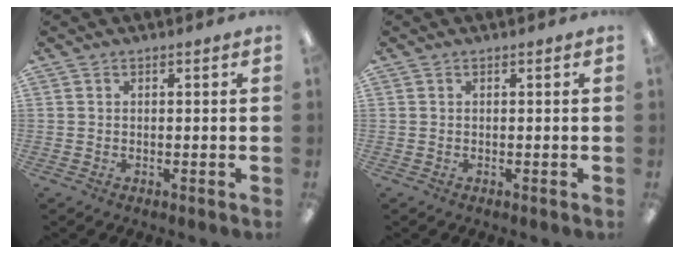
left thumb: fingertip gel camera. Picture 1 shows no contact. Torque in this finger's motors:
{"motor_torque": [0.02, 0.02, 0.12, -0.11, 0.00]}